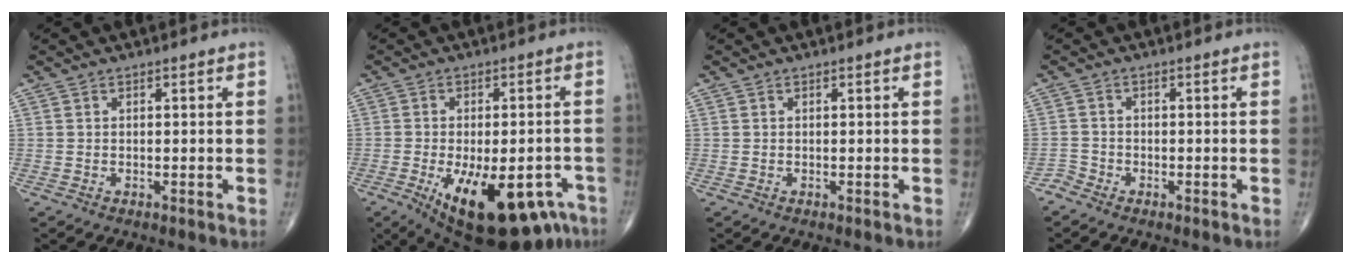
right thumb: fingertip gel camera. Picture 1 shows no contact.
{"total": 20.6, "force": [-9.8, 9.2, 15.6], "torque": [-0.188, 0.006, -0.125]}
{"total": 0.0}
{"total": 1.7, "force": [-1.5, 0.9, -0.2], "torque": [0.004, 0.001, -0.034]}